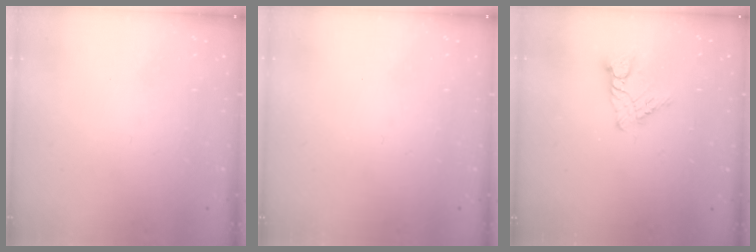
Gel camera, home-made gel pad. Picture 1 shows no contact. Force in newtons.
{"total": 0.0}
{"total": 8.1, "press": 8.1, "slide": 0.6}